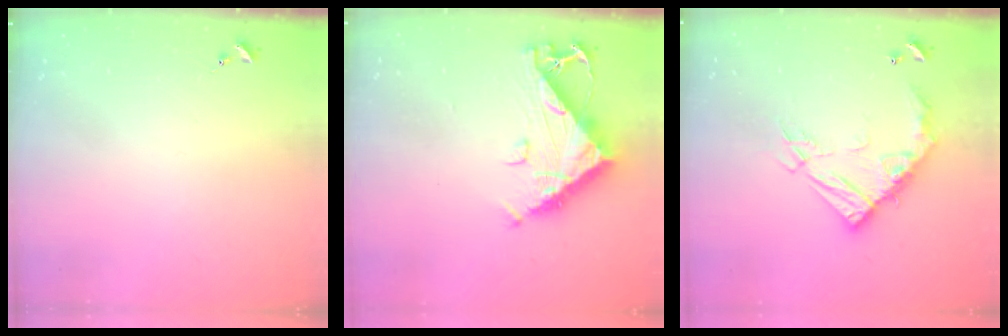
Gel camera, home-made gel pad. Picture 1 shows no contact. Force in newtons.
{"total": 10.6, "press": 10.5, "slide": 1.1}
{"total": 17.2, "press": 17.1, "slide": 1.7}